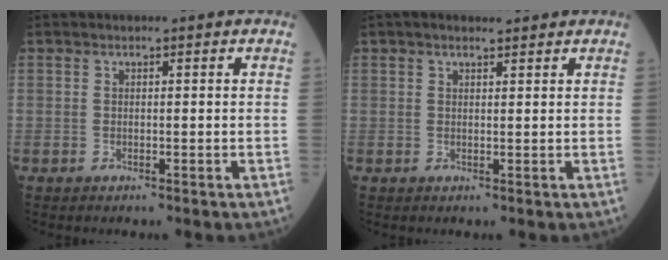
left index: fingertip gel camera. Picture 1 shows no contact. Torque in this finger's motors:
{"motor_torque": [0.91, -1.22, 0.14, 0.04]}